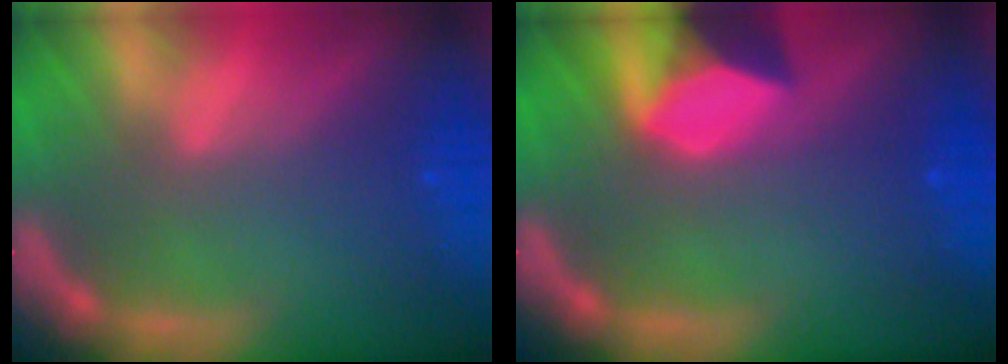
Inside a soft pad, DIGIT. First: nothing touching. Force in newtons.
{"total": 5.9}